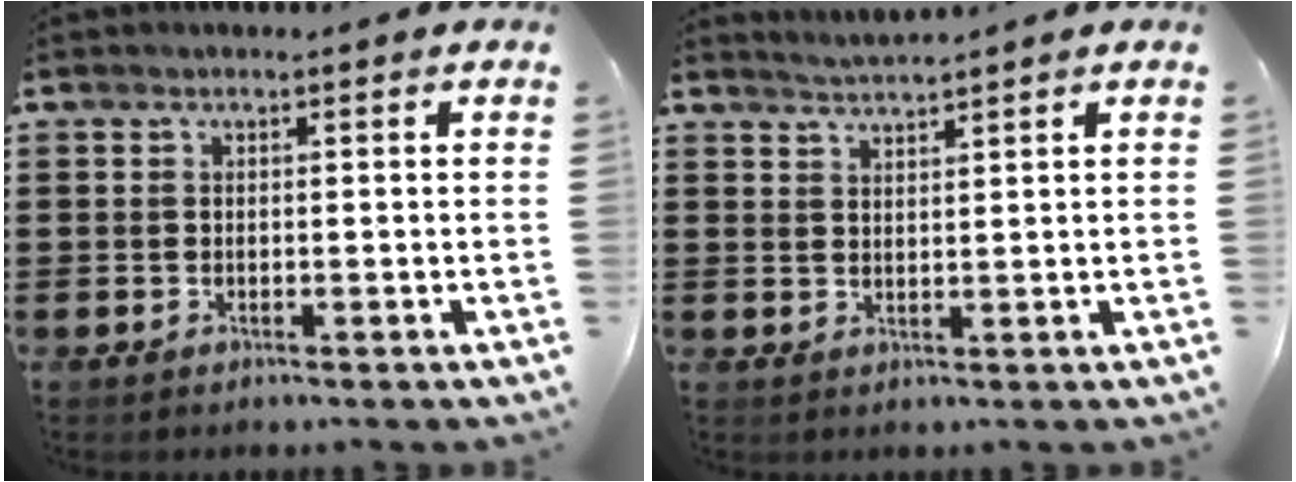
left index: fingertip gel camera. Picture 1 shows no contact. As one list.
[{"total": 2.1, "force": [2.0, -0.6, -0.1], "torque": [-0.004, -0.003, 0.038]}]